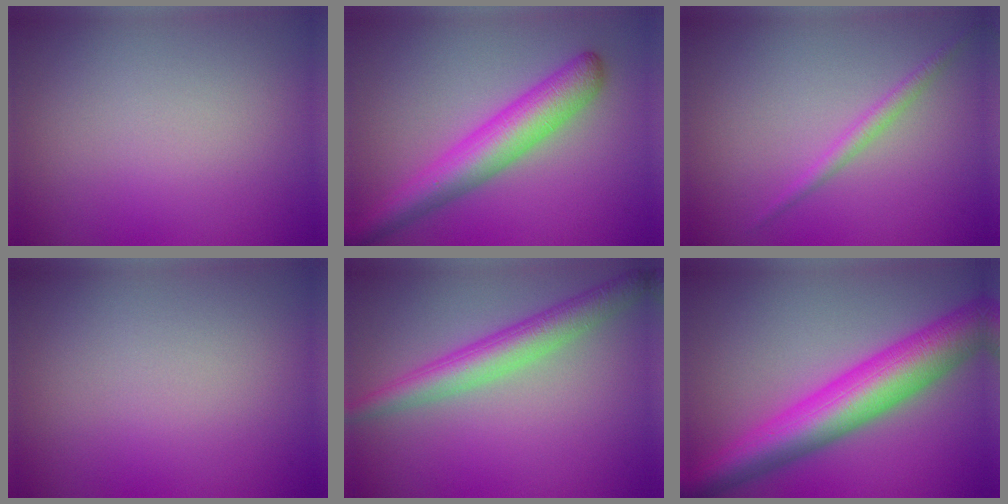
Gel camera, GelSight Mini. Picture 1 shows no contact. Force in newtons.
{"total": 5.6, "press": 5.6, "slide": 0.1}
{"total": 1.5, "press": 1.5, "slide": 0.1}
{"total": 0.0}
{"total": 4.2, "press": 4.2, "slide": 0.1}
{"total": 9.1, "press": 9.1, "slide": 0.1}